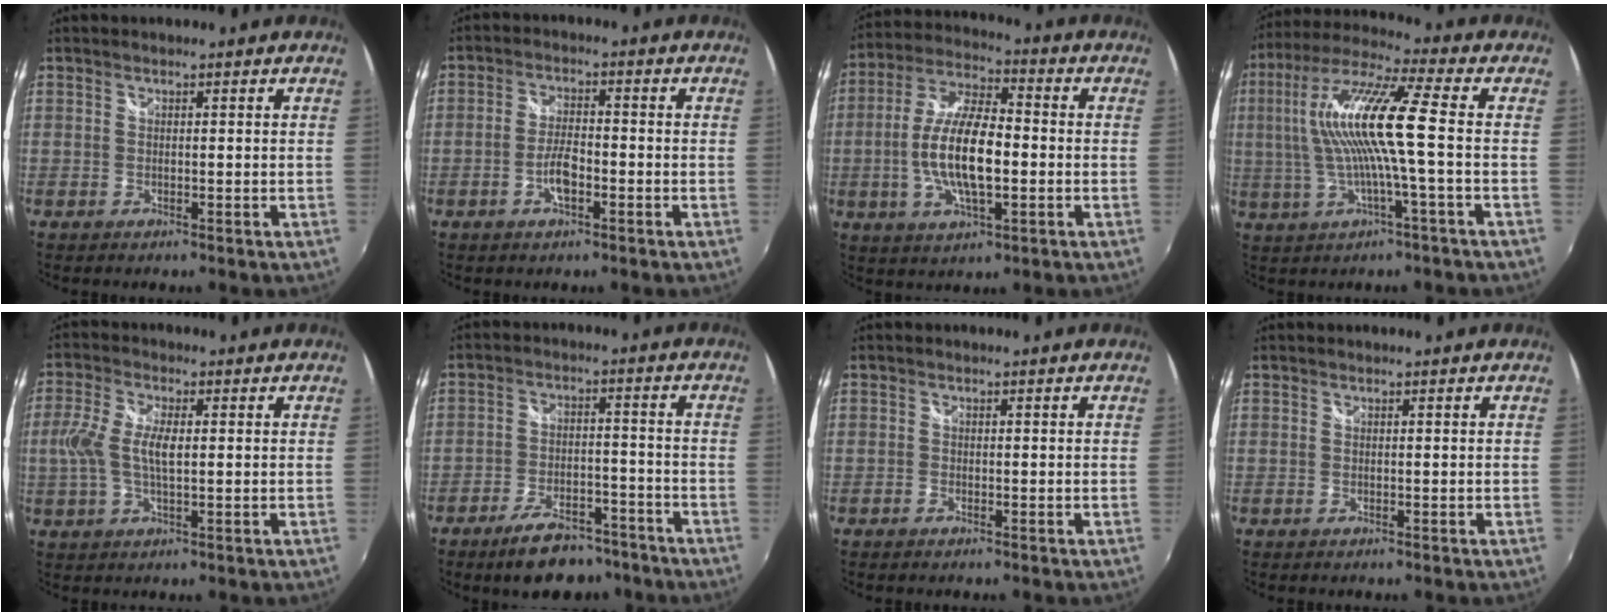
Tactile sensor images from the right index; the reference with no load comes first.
{"total": 4.7, "force": [-2.1, 1.7, 3.8], "torque": [-0.080, 0.003, -0.038]}
{"total": 13.7, "force": [-2.1, 5.0, 12.6], "torque": [-0.255, 0.004, -0.039]}
{"total": 13.9, "force": [-0.1, 0.1, 13.9], "torque": [-0.261, 0.007, -0.001]}
{"total": 7.5, "force": [0.2, 2.7, 7.0], "torque": [-0.146, 0.003, 0.003]}
{"total": 12.0, "force": [-9.3, 4.9, 5.7], "torque": [-0.112, 0.012, -0.133]}
{"total": 0.6, "force": [-0.5, 0.3, 0.2], "torque": [-0.004, -0.001, -0.010]}
{"total": 0.0}